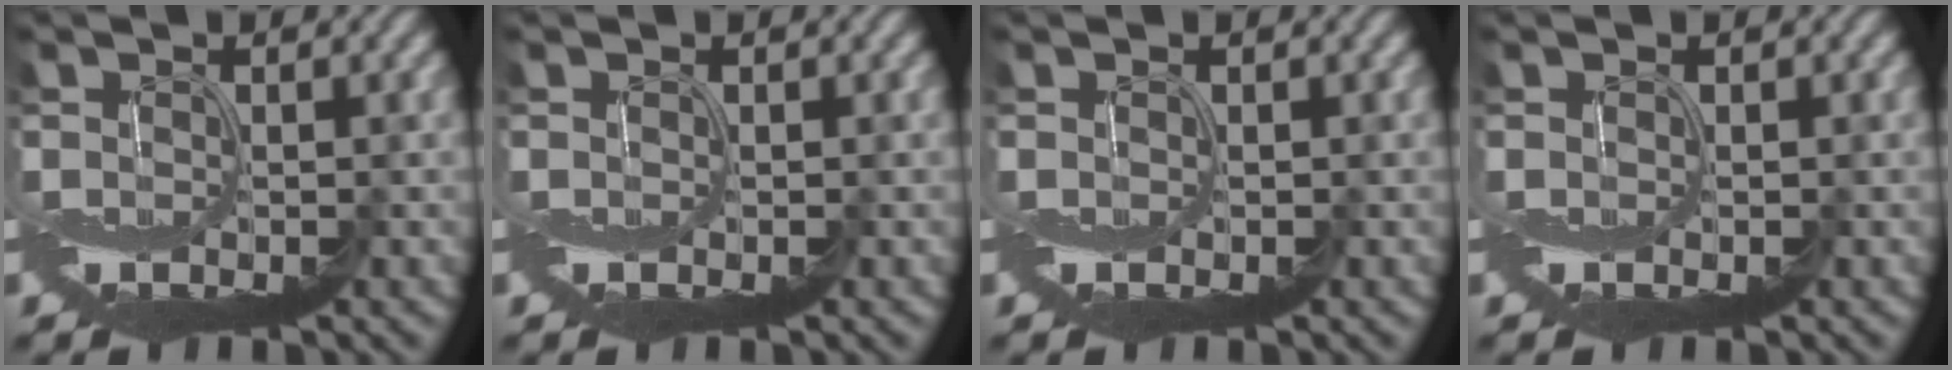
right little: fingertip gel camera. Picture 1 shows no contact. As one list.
[{"total": 0.0}, {"total": 0.0}, {"total": 0.0}]